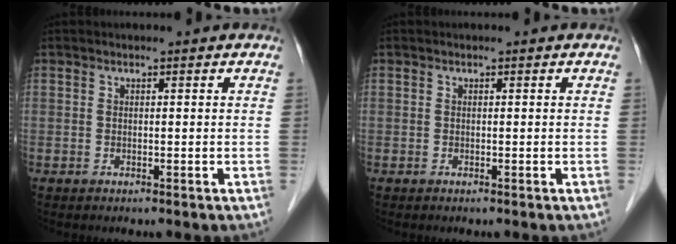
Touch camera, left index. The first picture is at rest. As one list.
[{"total": 0.0}]